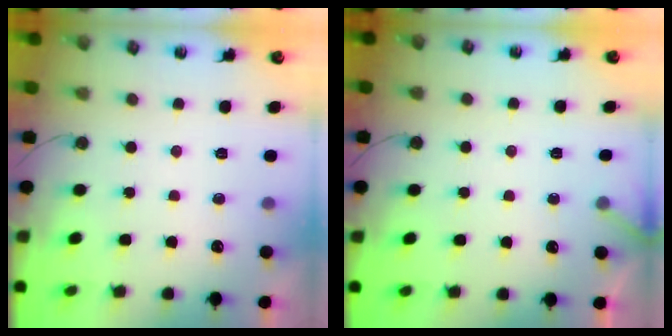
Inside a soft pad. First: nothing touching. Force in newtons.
{"total": 2.3, "press": 2.3, "slide": 0.1}